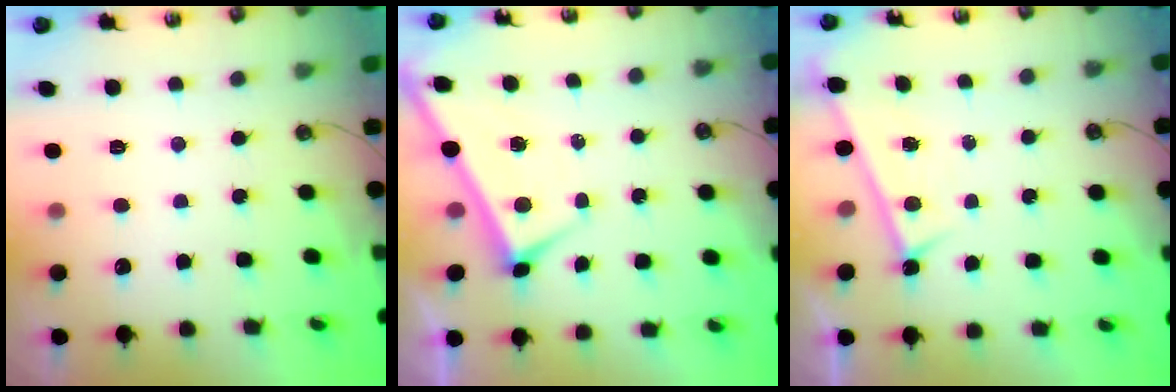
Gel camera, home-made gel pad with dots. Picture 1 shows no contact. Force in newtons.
{"total": 1.2, "press": 1.1, "slide": 0.4}
{"total": 1.4, "press": 1.1, "slide": 0.7}